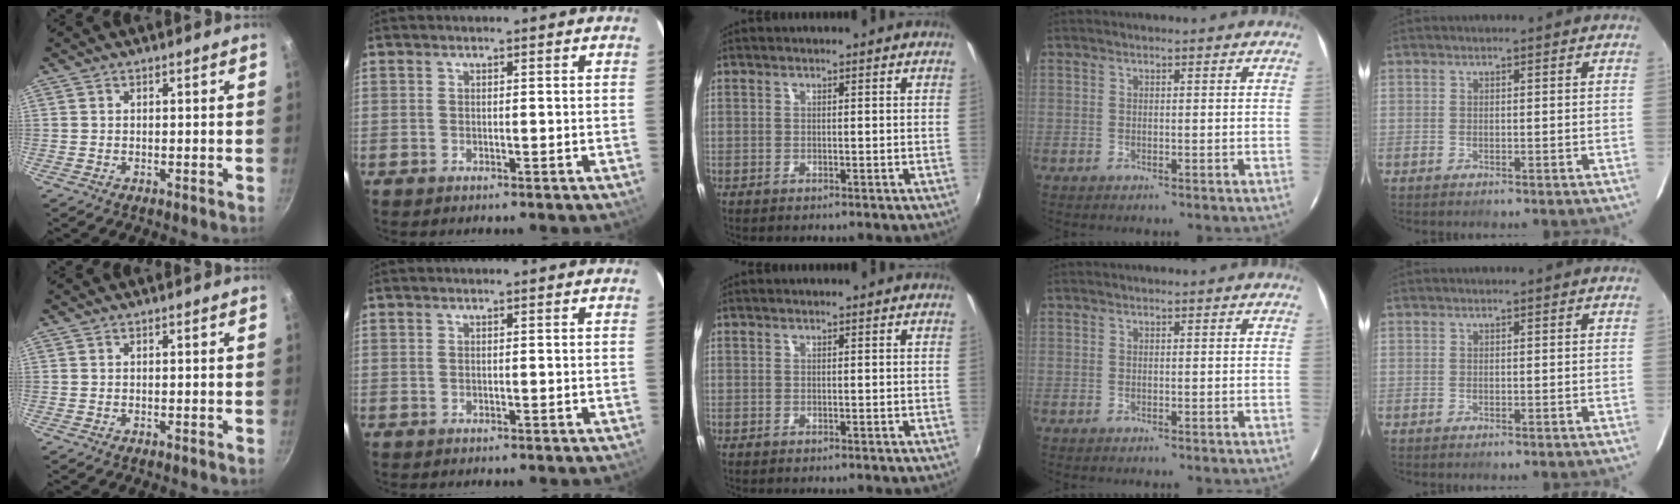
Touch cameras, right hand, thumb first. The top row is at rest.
{}